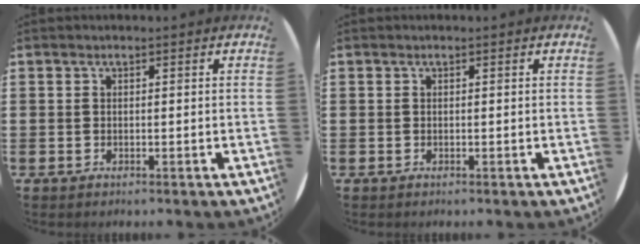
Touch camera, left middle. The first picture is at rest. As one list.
[{"total": 0.0}]